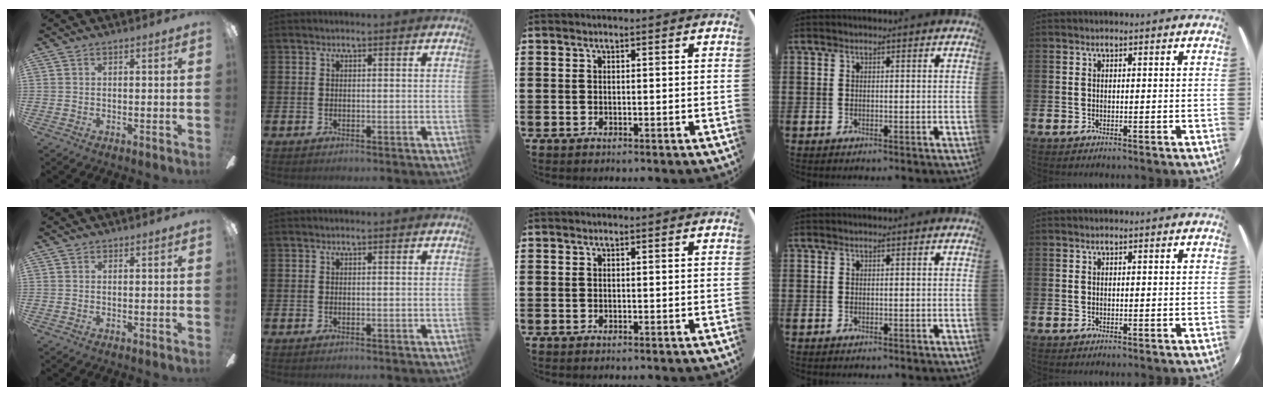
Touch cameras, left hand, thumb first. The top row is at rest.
{}